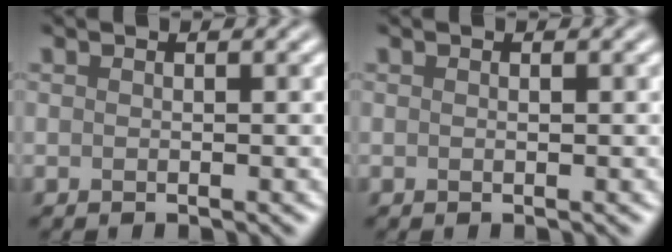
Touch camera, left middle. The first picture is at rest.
{"total": 0.0}